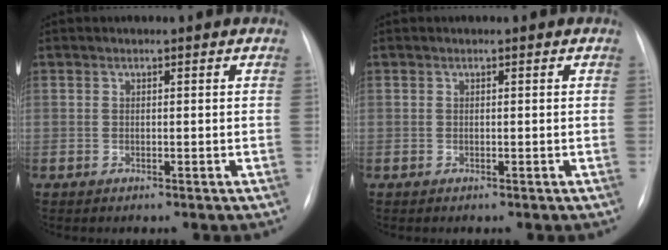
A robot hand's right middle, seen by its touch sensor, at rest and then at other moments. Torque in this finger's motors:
{"motor_torque": [-0.01, 0.00, 0.00, 0.00]}